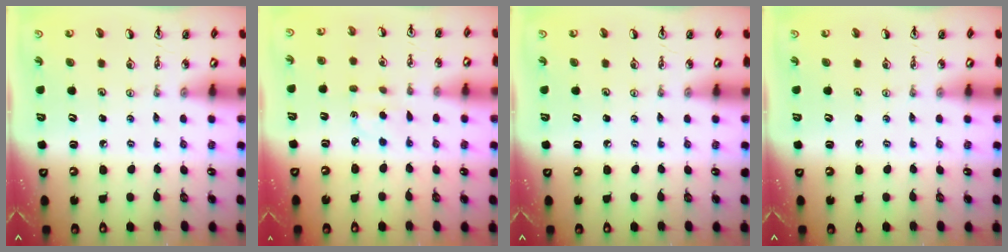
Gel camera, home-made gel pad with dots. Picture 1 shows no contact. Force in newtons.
{"total": 1.6, "press": 1.5, "slide": 0.5}
{"total": 0.0}
{"total": 0.0}